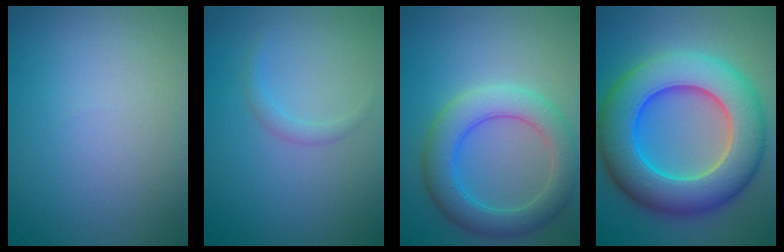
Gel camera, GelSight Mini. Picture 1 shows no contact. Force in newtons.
{"total": 1.1, "press": 1.1, "slide": 0.1}
{"total": 5.4, "press": 5.4, "slide": 0.3}
{"total": 12.3, "press": 12.3, "slide": 0.2}